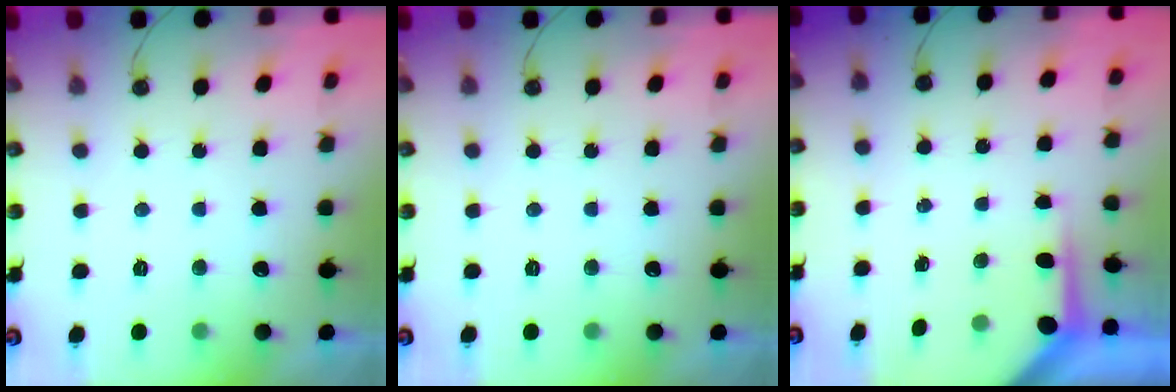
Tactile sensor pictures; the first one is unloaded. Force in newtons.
{"total": 0.0}
{"total": 3.9, "press": 3.9, "slide": 0.4}